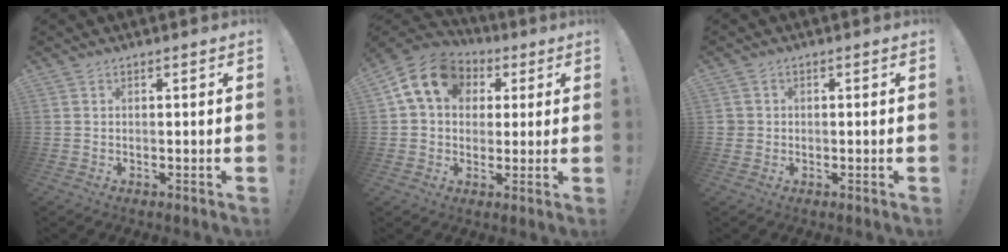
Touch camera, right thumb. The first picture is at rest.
{"total": 14.0, "force": [4.9, 10.8, 7.5], "torque": [-0.110, -0.008, 0.095]}
{"total": 1.9, "force": [0.0, 1.8, 0.5], "torque": [-0.006, 0.003, 0.000]}